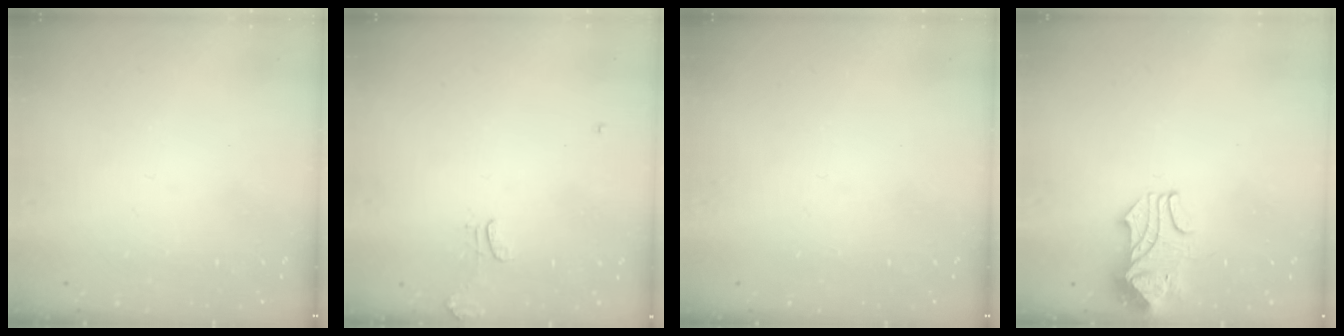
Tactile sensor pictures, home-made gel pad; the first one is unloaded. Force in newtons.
{"total": 1.3, "press": 1.2, "slide": 0.5}
{"total": 0.0}
{"total": 2.1, "press": 1.9, "slide": 0.9}